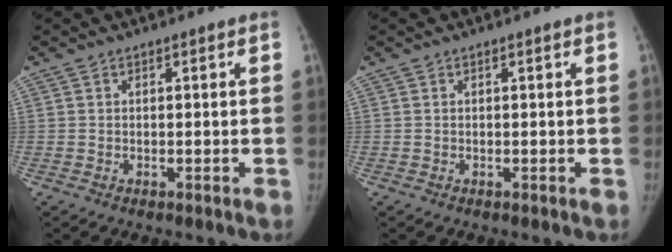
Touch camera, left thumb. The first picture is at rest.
{"total": 0.0}